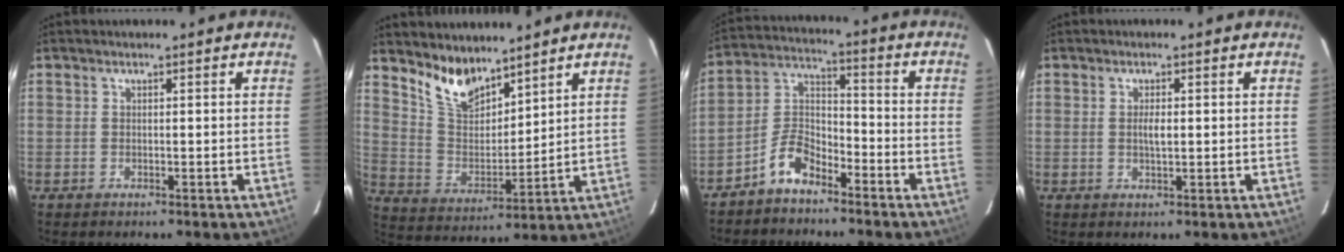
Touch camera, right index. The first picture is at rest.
{"total": 10.4, "force": [8.3, 4.4, 4.5], "torque": [-0.089, 0.002, 0.168]}
{"total": 7.8, "force": [-5.6, 3.6, 4.1], "torque": [-0.097, 0.025, -0.111]}
{"total": 2.1, "force": [0.1, 0.8, 2.0], "torque": [-0.036, -0.001, 0.003]}